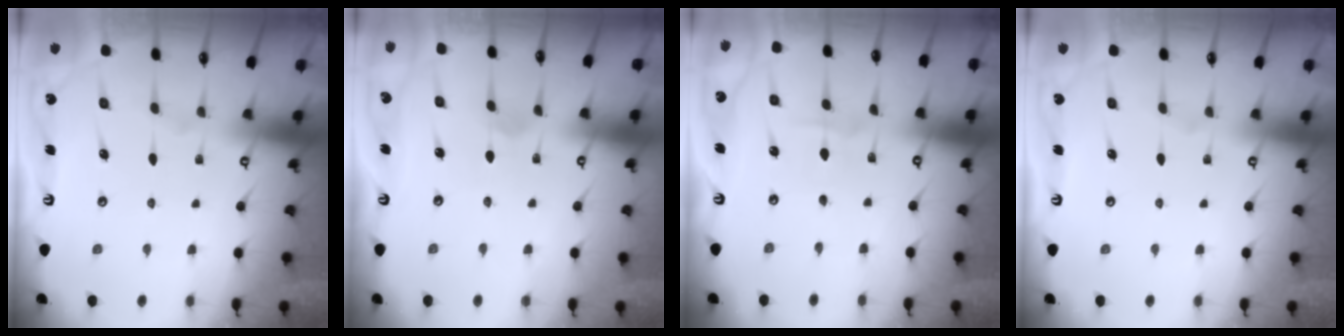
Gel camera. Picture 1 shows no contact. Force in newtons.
{"total": 2.0, "press": 2.0, "slide": 0.1}
{"total": 1.8, "press": 1.7, "slide": 0.2}
{"total": 0.0}